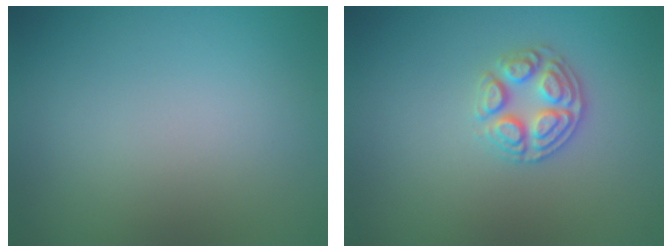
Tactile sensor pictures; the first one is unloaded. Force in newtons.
{"total": 2.9, "press": 2.8, "slide": 0.7}